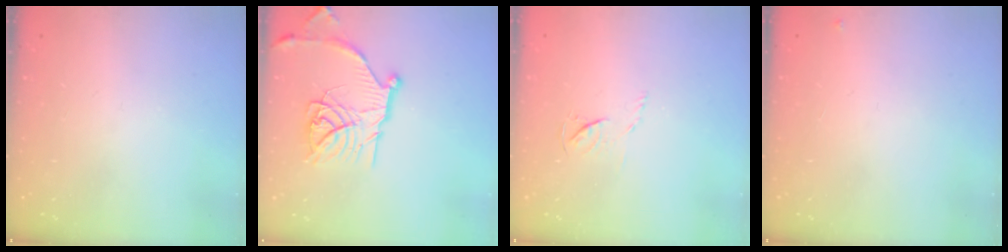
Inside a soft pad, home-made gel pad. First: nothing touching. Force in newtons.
{"total": 19.1, "press": 19.0, "slide": 1.7}
{"total": 3.9, "press": 3.9, "slide": 0.4}
{"total": 3.8, "press": 3.7, "slide": 0.6}